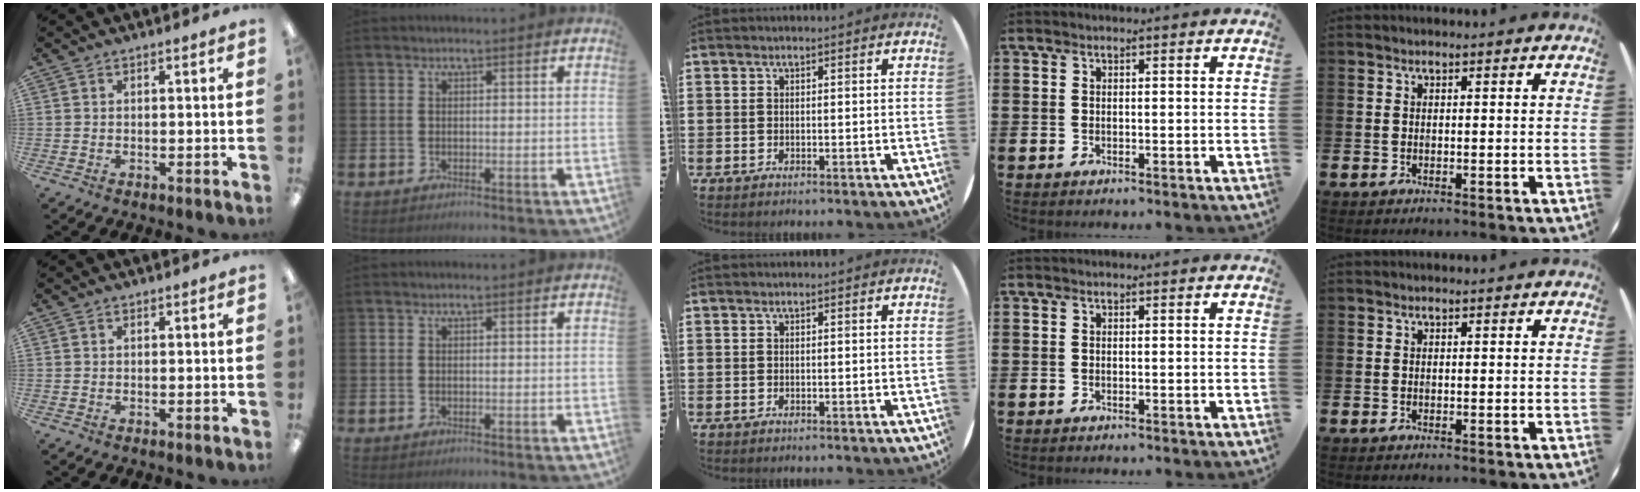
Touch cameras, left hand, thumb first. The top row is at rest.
{}